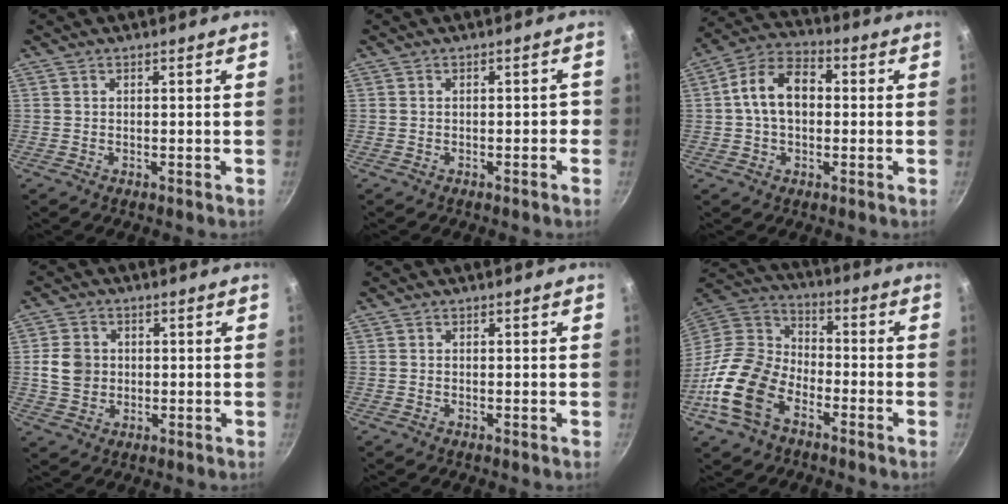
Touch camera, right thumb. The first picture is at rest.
{"total": 1.7, "force": [-0.7, 0.9, 1.3], "torque": [-0.008, 0.017, -0.007]}
{"total": 10.8, "force": [0.6, 7.3, 8.0], "torque": [-0.115, 0.030, -0.006]}
{"total": 6.3, "force": [0.2, 5.5, 3.1], "torque": [-0.039, 0.004, 0.001]}
{"total": 0.0}
{"total": 17.2, "force": [-8.0, 10.9, 10.6], "torque": [-0.192, 0.053, -0.176]}